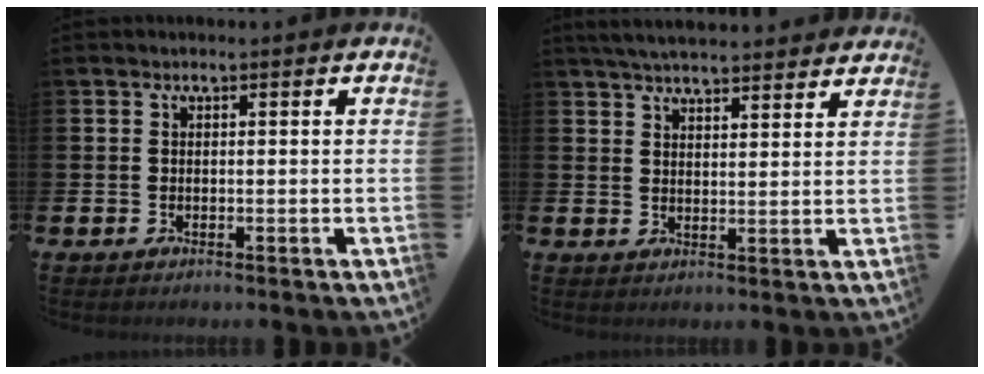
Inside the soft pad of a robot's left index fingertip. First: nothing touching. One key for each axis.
{"total": 4.9, "fx": 4.8, "fy": 0.4, "fz": 0.9, "tx": -0.027, "ty": -0.021, "tz": 0.088}